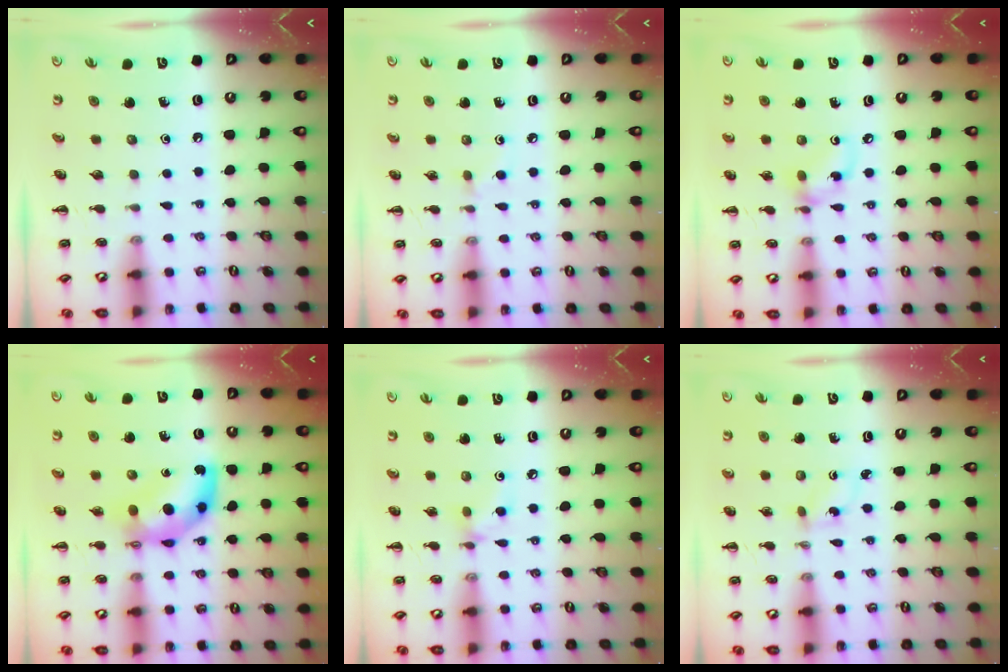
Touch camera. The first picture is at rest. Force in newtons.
{"total": 3.3, "press": 3.0, "slide": 1.4}
{"total": 6.4, "press": 6.4, "slide": 1.0}
{"total": 7.3, "press": 7.1, "slide": 1.5}
{"total": 3.9, "press": 3.8, "slide": 0.8}
{"total": 1.5, "press": 1.4, "slide": 0.6}